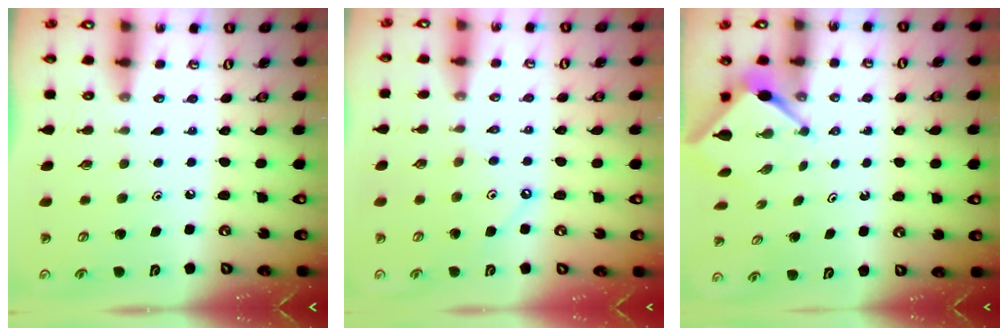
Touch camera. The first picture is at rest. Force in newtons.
{"total": 2.3, "press": 2.3, "slide": 0.4}
{"total": 3.1, "press": 3.1, "slide": 0.3}